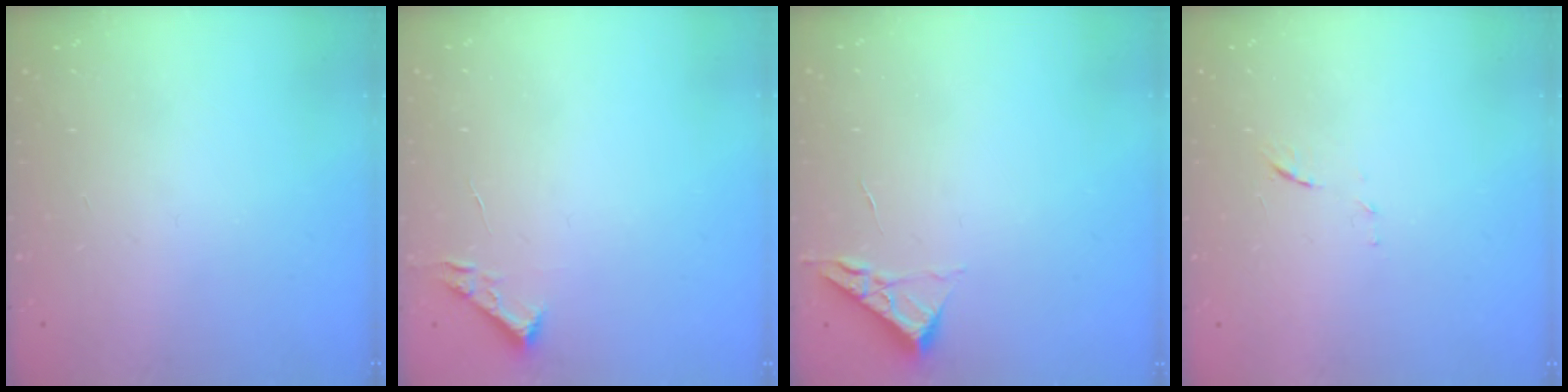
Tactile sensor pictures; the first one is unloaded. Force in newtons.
{"total": 2.7, "press": 2.7, "slide": 0.4}
{"total": 3.5, "press": 3.4, "slide": 0.5}
{"total": 5.0, "press": 5.0, "slide": 0.6}